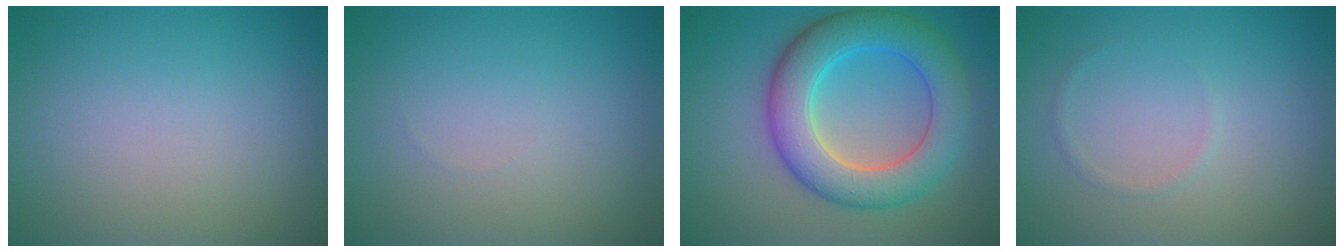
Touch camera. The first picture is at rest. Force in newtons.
{"total": 0.0}
{"total": 7.9, "press": 7.9, "slide": 0.2}
{"total": 0.7, "press": 0.7, "slide": 0.0}